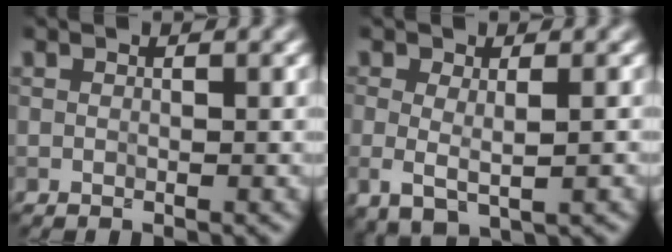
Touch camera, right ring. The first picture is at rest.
{"total": 3.1, "force": [0.0, 1.8, 2.5], "torque": [-0.051, -0.008, 0.002]}